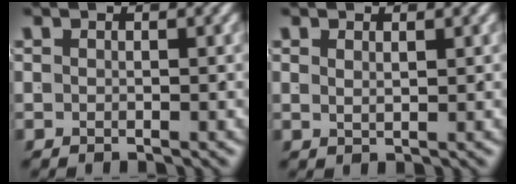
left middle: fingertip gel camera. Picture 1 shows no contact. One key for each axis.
{"total": 1.3, "fx": 0.7, "fy": -1.1, "fz": 0.2, "tx": 0.006, "ty": -0.007, "tz": 0.022}